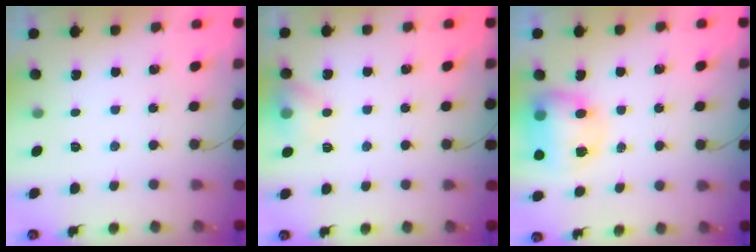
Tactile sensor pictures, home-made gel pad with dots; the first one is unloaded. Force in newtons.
{"total": 9.2, "press": 9.1, "slide": 1.4}
{"total": 9.9, "press": 9.5, "slide": 2.7}